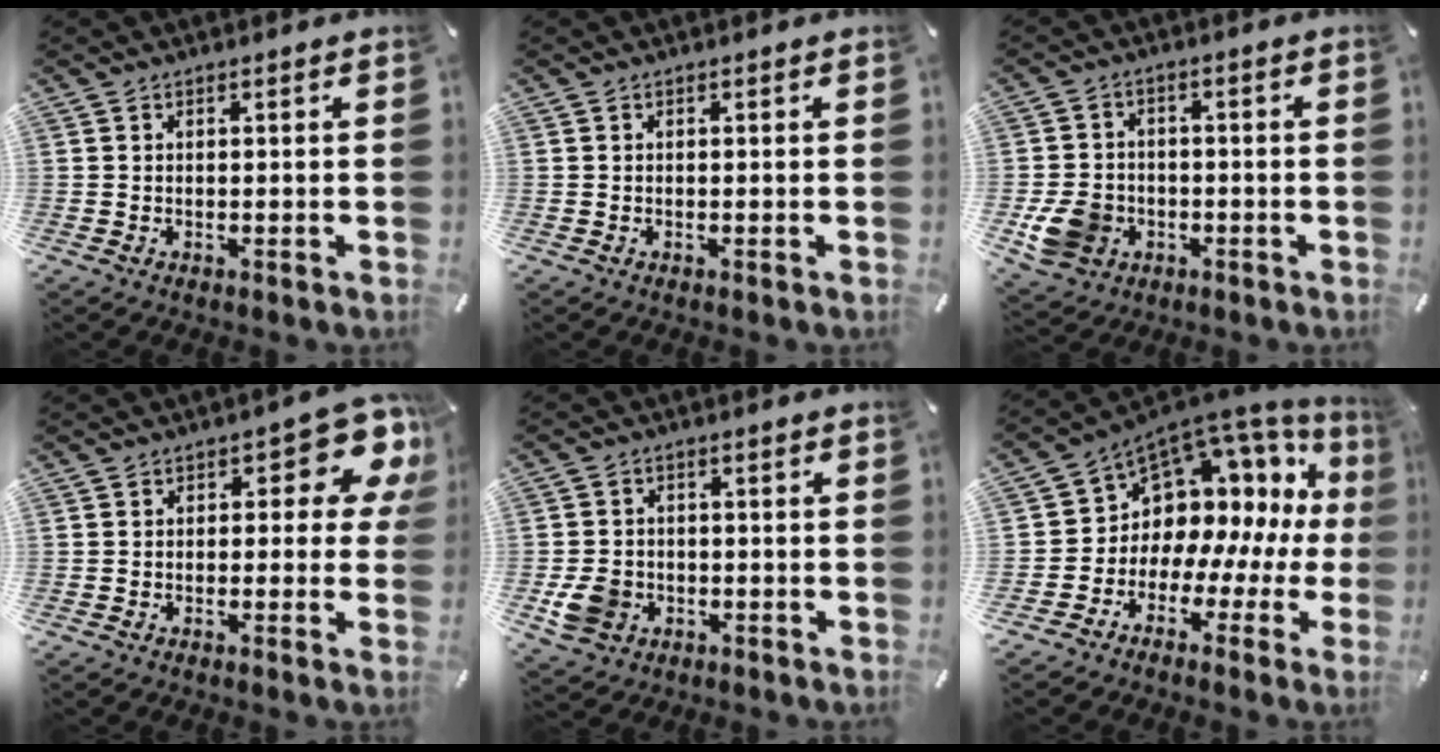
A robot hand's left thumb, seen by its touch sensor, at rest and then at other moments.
{"total": 0.0}
{"total": 8.5, "force": [-2.4, 7.3, 3.6], "torque": [-0.079, 0.012, -0.044]}
{"total": 10.2, "force": [4.0, 4.9, 8.0], "torque": [-0.092, -0.028, 0.064]}
{"total": 7.5, "force": [-2.2, 6.4, 3.2], "torque": [-0.063, 0.008, -0.040]}
{"total": 9.6, "force": [4.1, 7.8, 3.7], "torque": [-0.072, -0.068, 0.078]}